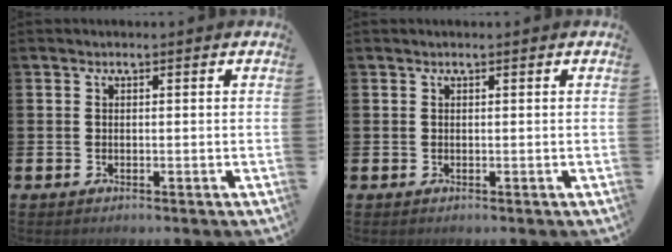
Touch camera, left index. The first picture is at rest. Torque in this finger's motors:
{"motor_torque": [0.28, -0.84, -0.04, 0.02]}